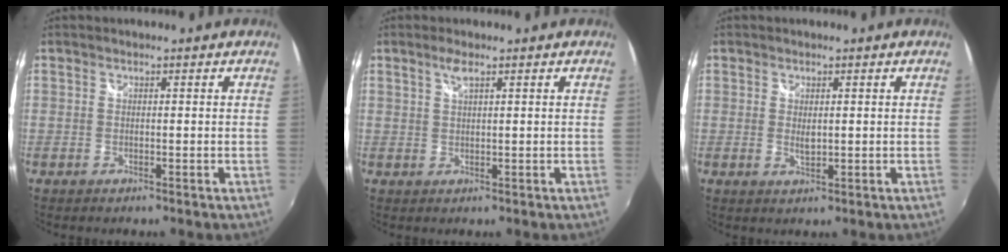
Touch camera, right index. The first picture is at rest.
{"total": 2.1, "force": [1.3, 0.4, 1.6], "torque": [-0.030, 0.003, 0.022]}
{"total": 2.1, "force": [0.1, 1.0, 1.9], "torque": [-0.033, -0.004, 0.003]}